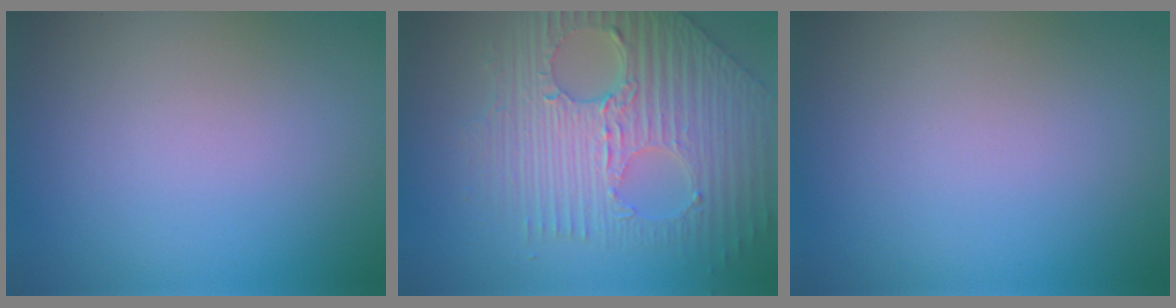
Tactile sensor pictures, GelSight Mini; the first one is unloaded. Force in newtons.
{"total": 9.1, "press": 6.3, "slide": 6.6}
{"total": 0.0}